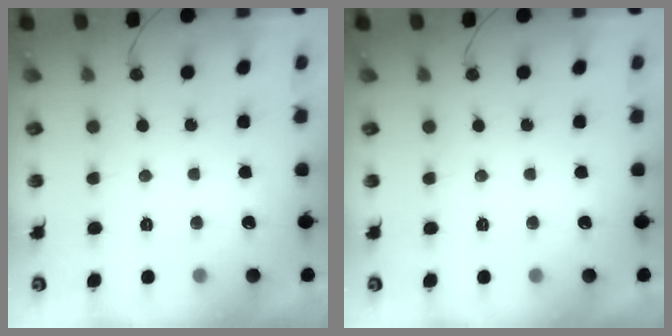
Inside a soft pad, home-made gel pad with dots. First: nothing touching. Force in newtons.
{"total": 0.0}